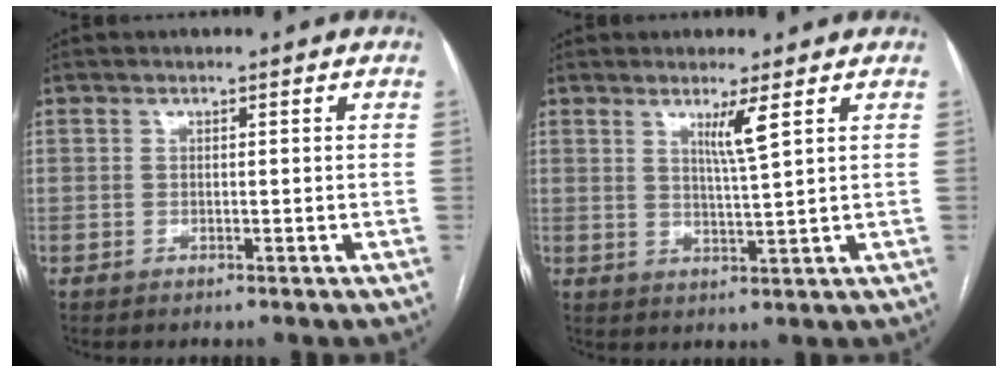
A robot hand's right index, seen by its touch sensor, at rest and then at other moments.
{"total": 3.6, "force": [1.9, -0.9, 2.9], "torque": [-0.055, -0.014, 0.038]}